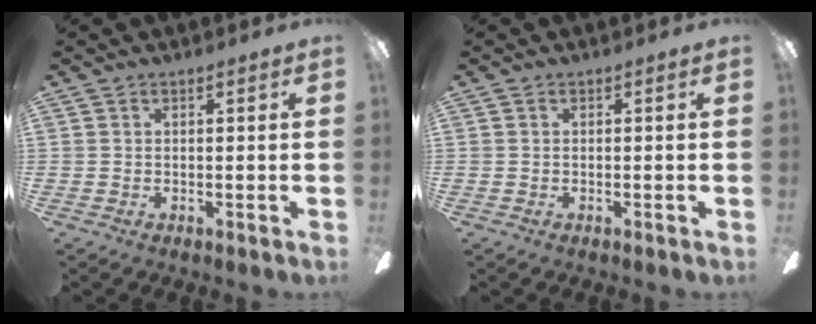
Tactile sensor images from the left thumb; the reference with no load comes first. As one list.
[{"total": 0.0}]